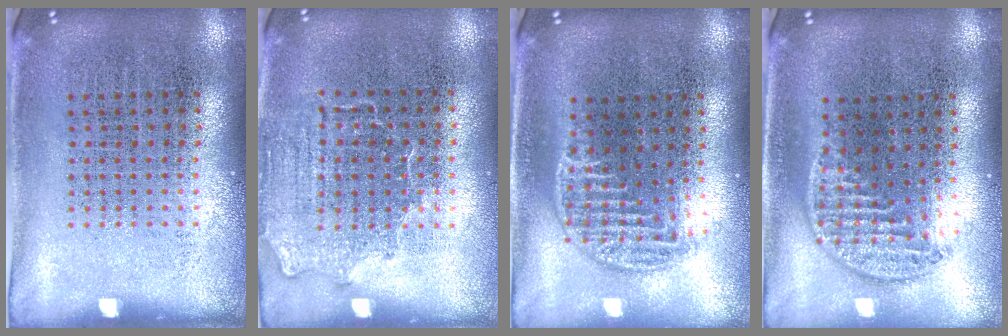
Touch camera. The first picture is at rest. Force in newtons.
{"total": 1.4, "press": 1.2, "slide": 0.7}
{"total": 1.1, "press": 1.0, "slide": 0.5}
{"total": 1.3, "press": 1.1, "slide": 0.7}